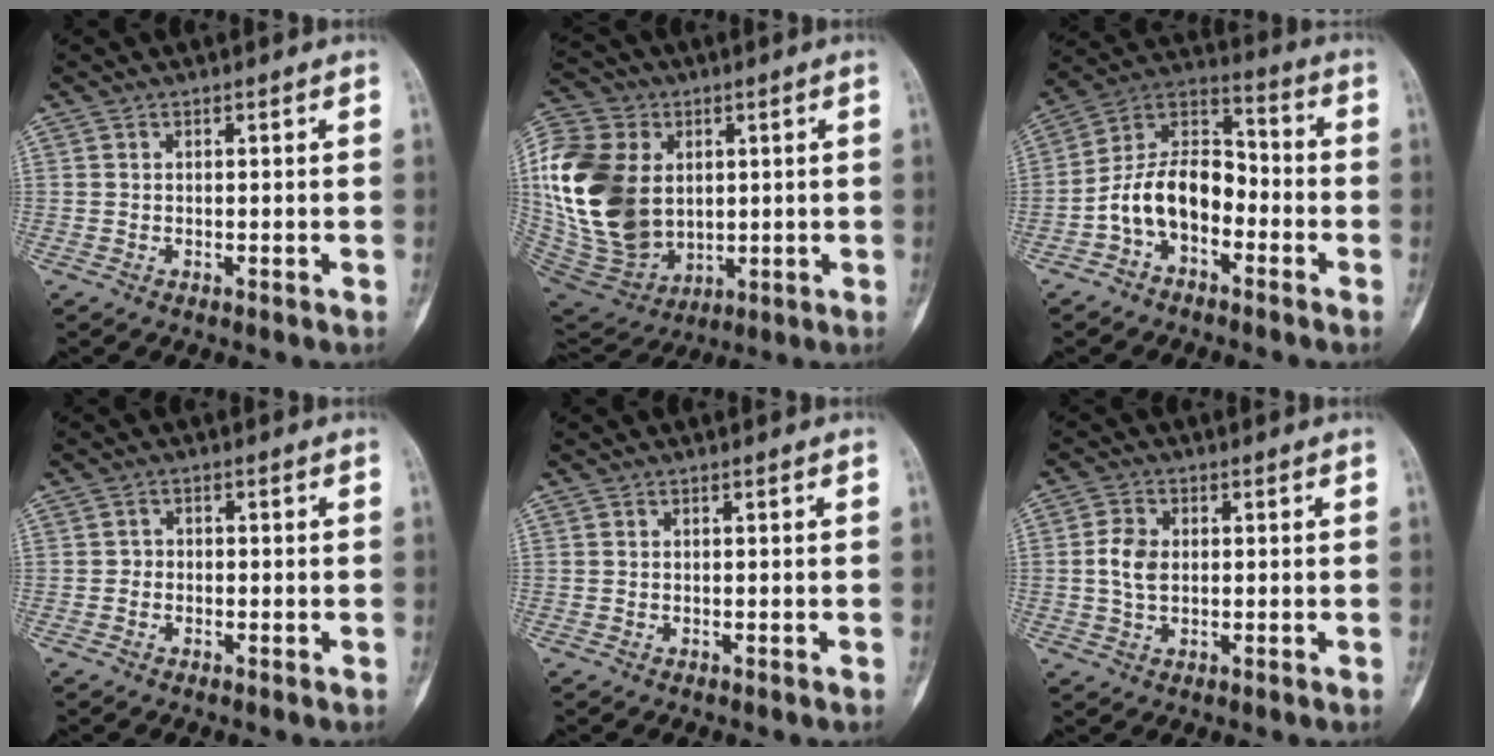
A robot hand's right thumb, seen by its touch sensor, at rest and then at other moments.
{"total": 25.0, "force": [2.6, 18.2, 17.0], "torque": [-0.351, -0.011, 0.064]}
{"total": 12.6, "force": [-4.4, 8.1, 8.7], "torque": [-0.139, 0.065, -0.091]}
{"total": 1.4, "force": [-0.5, 1.3, 0.3], "torque": [0.007, 0.007, -0.015]}
{"total": 0.0}
{"total": 5.0, "force": [0.3, 3.4, 3.6], "torque": [-0.068, 0.003, 0.004]}